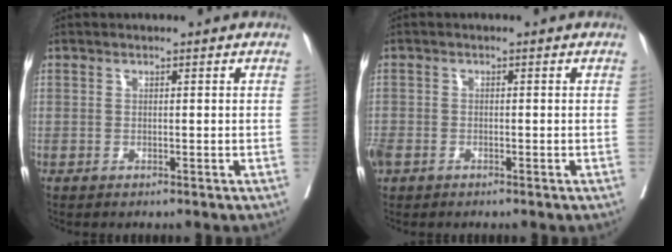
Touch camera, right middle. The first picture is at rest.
{"total": 3.9, "force": [-2.1, 2.7, 1.9], "torque": [-0.056, -0.006, -0.040]}